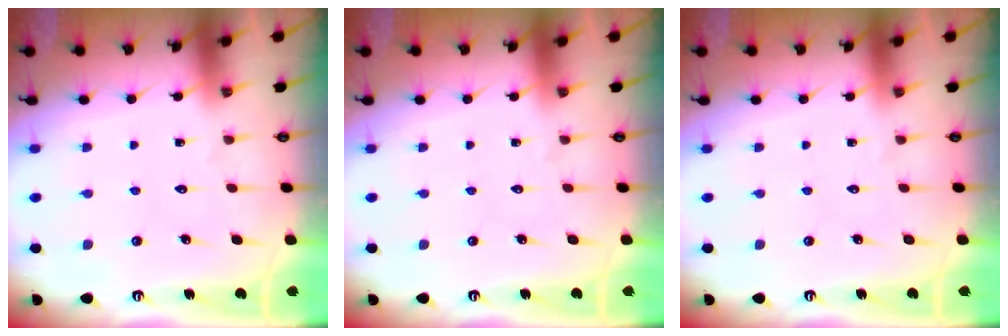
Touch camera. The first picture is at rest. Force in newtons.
{"total": 0.0}
{"total": 0.0}